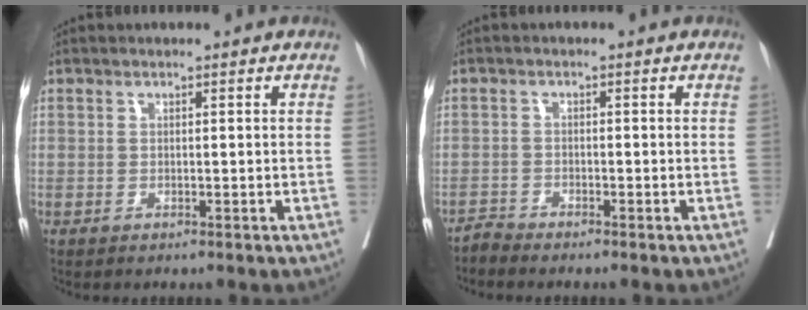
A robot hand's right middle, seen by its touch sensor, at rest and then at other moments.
{"total": 1.6, "force": [-1.5, -0.2, -0.4], "torque": [0.011, -0.007, -0.032]}